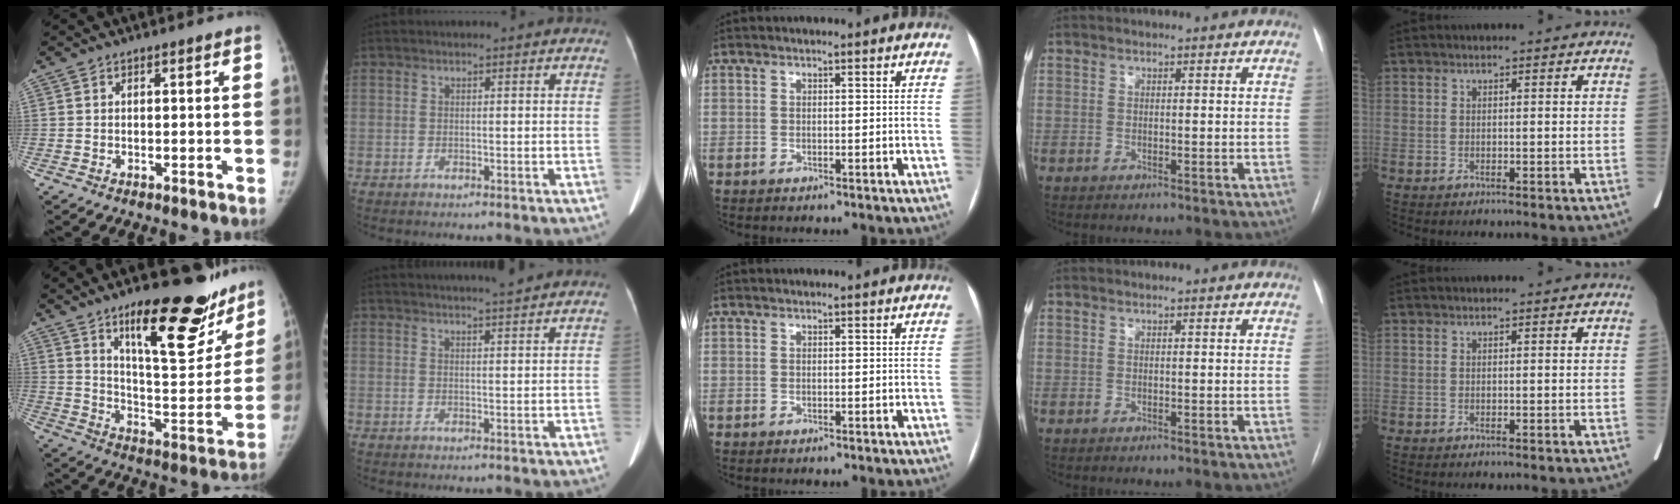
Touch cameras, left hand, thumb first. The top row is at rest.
{"thumb": {"total": 23.7, "force": [15.3, 8.0, 16.2], "torque": [-0.175, -0.091, 0.231]}, "index": {"total": 6.2, "force": [5.6, -0.7, 2.6], "torque": [-0.039, 0.008, 0.073]}}